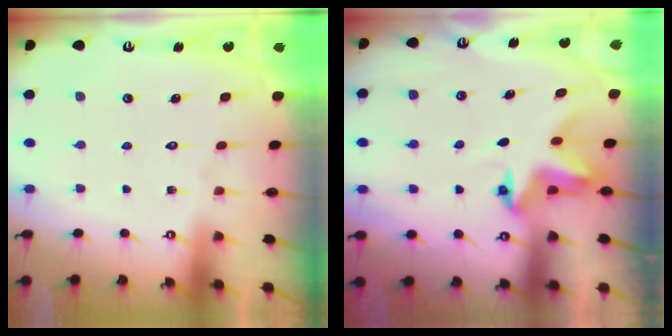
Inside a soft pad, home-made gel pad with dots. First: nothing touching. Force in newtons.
{"total": 3.9, "press": 3.8, "slide": 0.5}